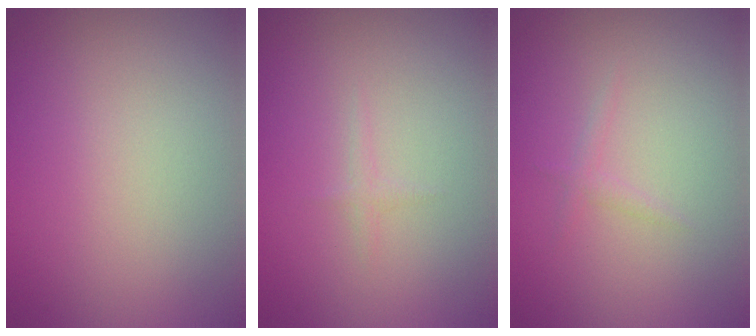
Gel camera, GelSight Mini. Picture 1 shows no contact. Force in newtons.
{"total": 0.6, "press": 0.6, "slide": 0.1}
{"total": 0.8, "press": 0.8, "slide": 0.0}